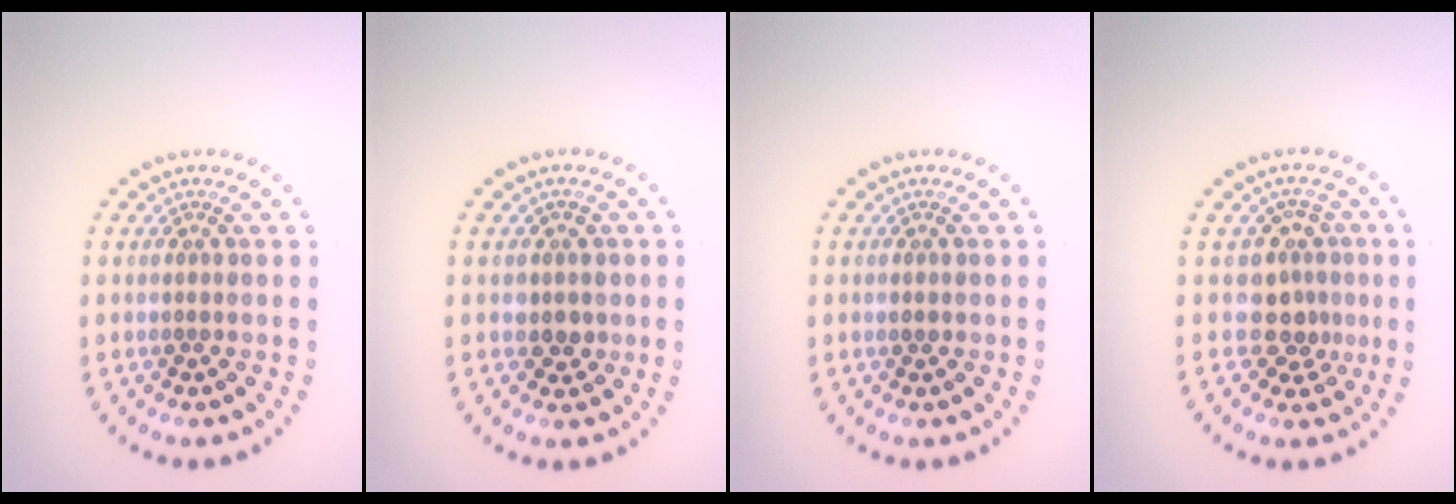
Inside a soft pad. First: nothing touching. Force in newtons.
{"total": 1.8, "press": 1.6, "slide": 0.9}
{"total": 0.6, "press": 0.6, "slide": 0.1}
{"total": 3.0, "press": 2.2, "slide": 2.1}